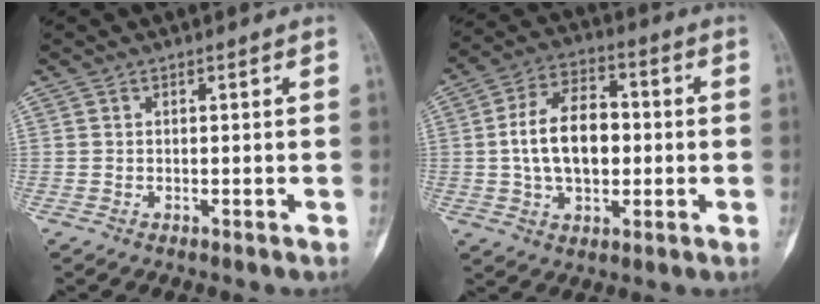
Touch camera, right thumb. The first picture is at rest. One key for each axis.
{"total": 13.6, "fx": 0.0, "fy": 8.4, "fz": 10.6, "tx": -0.166, "ty": 0.020, "tz": -0.004}